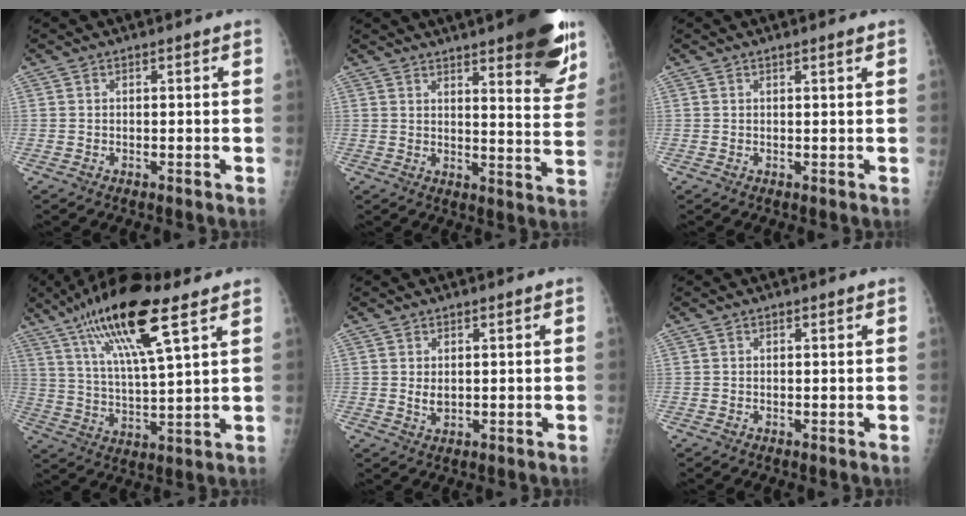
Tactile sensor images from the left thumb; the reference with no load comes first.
{"total": 18.1, "force": [11.7, 4.4, 13.2], "torque": [-0.142, -0.057, 0.145]}
{"total": 1.0, "force": [0.7, 0.0, 0.7], "torque": [-0.009, -0.003, 0.010]}
{"total": 17.6, "force": [9.6, 3.7, 14.2], "torque": [-0.258, -0.027, 0.175]}
{"total": 2.2, "force": [0.4, 1.4, 1.7], "torque": [-0.023, -0.005, 0.012]}
{"total": 0.7, "force": [0.3, 0.3, 0.5], "torque": [-0.004, 0.000, 0.004]}